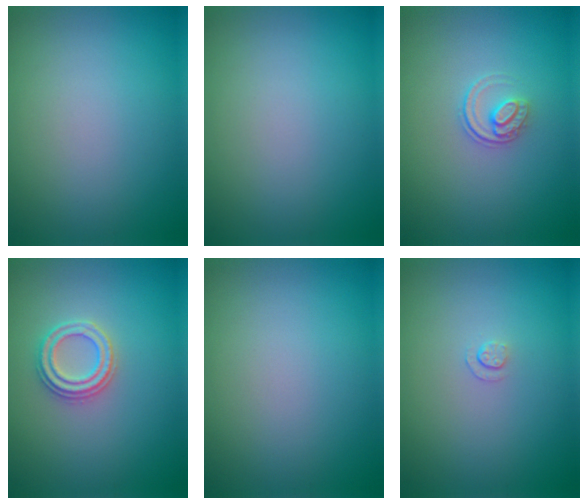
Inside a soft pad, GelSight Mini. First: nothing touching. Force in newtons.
{"total": 0.0}
{"total": 1.5, "press": 1.1, "slide": 1.1}
{"total": 2.4, "press": 2.3, "slide": 0.4}
{"total": 0.0}
{"total": 0.6, "press": 0.3, "slide": 0.6}